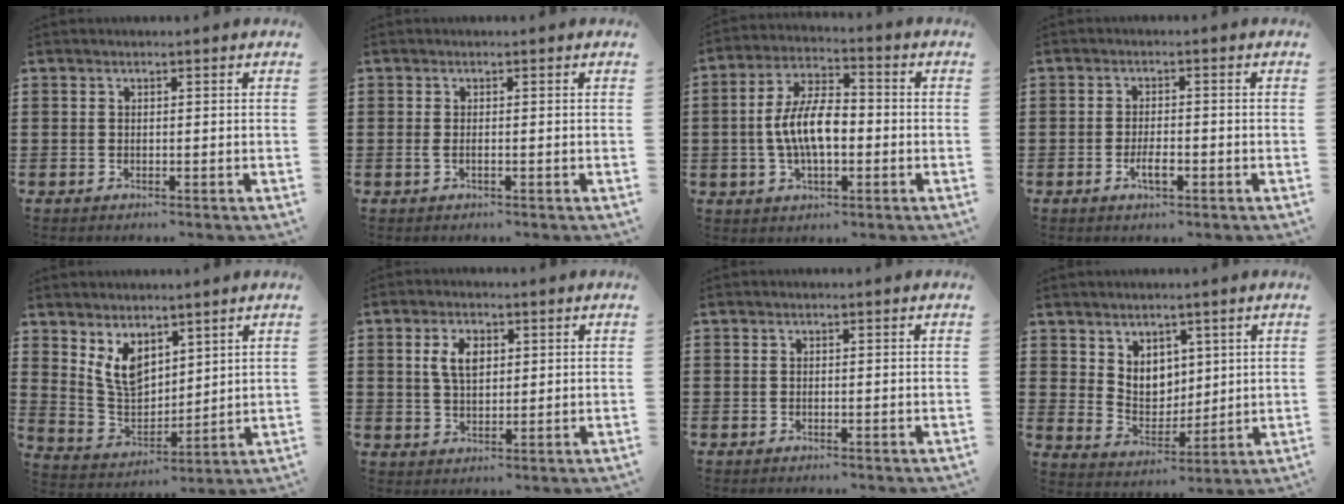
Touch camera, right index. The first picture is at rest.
{"total": 0.9, "force": [-0.2, 0.1, 0.9], "torque": [-0.025, -0.005, -0.005]}
{"total": 8.9, "force": [-1.1, 3.9, 7.9], "torque": [-0.168, 0.002, -0.026]}
{"total": 3.3, "force": [-1.3, 1.1, 2.8], "torque": [-0.048, 0.002, -0.023]}
{"total": 6.9, "force": [4.1, 4.1, 3.7], "torque": [-0.098, -0.010, 0.076]}
{"total": 4.7, "force": [1.2, 2.7, 3.7], "torque": [-0.081, 0.012, 0.019]}
{"total": 0.0}
{"total": 5.6, "force": [3.5, 4.2, 1.0], "torque": [-0.035, -0.008, 0.066]}